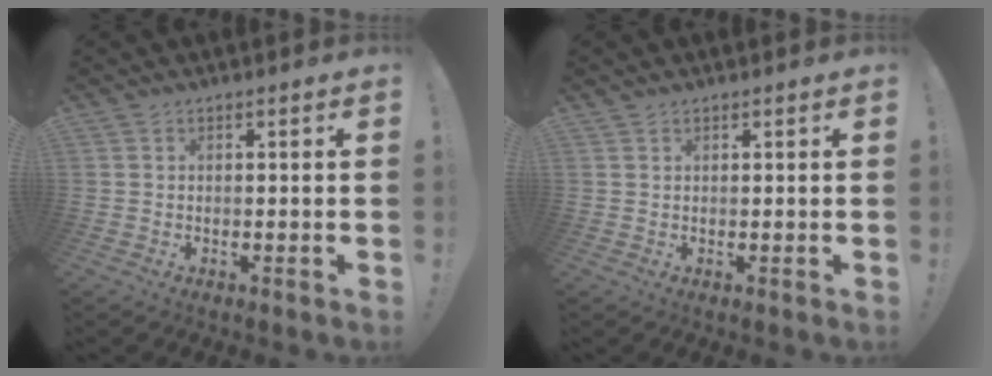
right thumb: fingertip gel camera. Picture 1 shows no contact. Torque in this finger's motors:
{"motor_torque": [0.17, -0.28, -0.03, -0.04, 0.09]}